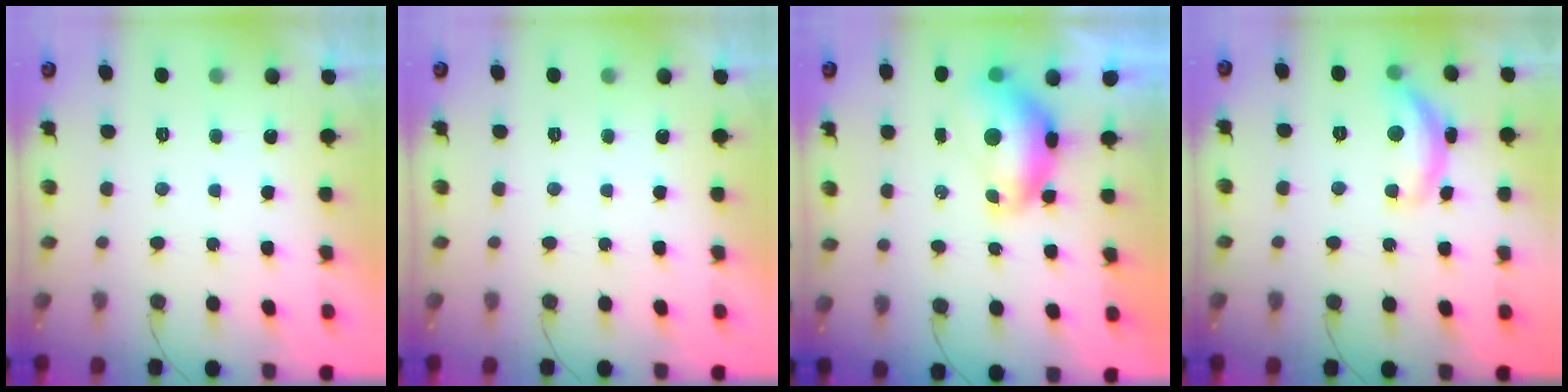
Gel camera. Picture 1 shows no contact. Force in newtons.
{"total": 0.0}
{"total": 8.1, "press": 8.0, "slide": 1.0}
{"total": 12.2, "press": 12.2, "slide": 0.6}